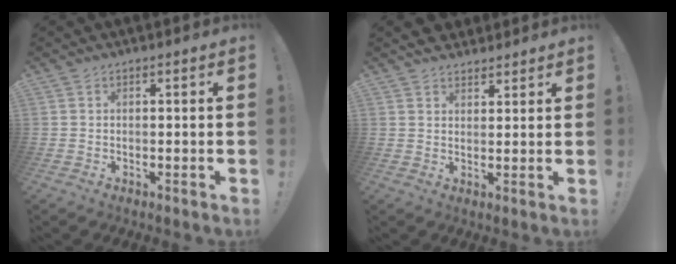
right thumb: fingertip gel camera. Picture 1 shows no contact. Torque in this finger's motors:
{"motor_torque": [0.71, 1.38, 1.33, 1.44, 0.17]}